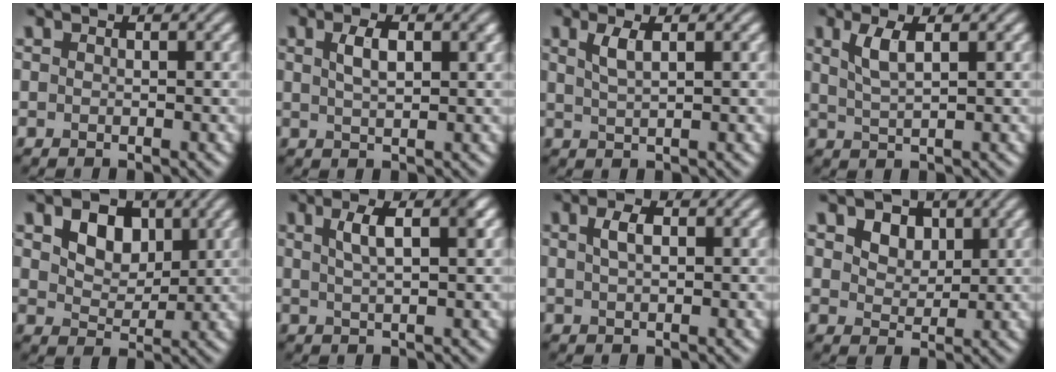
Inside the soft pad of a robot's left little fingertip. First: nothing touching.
{"total": 2.7, "force": [1.0, 1.1, 2.2], "torque": [-0.043, 0.004, 0.019]}
{"total": 2.0, "force": [0.9, 0.6, 1.6], "torque": [-0.033, 0.001, 0.018]}
{"total": 2.7, "force": [1.1, 0.8, 2.3], "torque": [-0.047, 0.001, 0.023]}
{"total": 4.4, "force": [1.7, 3.0, 2.7], "torque": [-0.053, -0.004, 0.023]}
{"total": 3.5, "force": [1.2, 1.1, 3.1], "torque": [-0.046, 0.010, 0.019]}
{"total": 2.0, "force": [0.7, 1.0, 1.7], "torque": [-0.034, 0.004, 0.011]}
{"total": 3.5, "force": [1.8, 2.4, 1.8], "torque": [-0.040, 0.000, 0.028]}